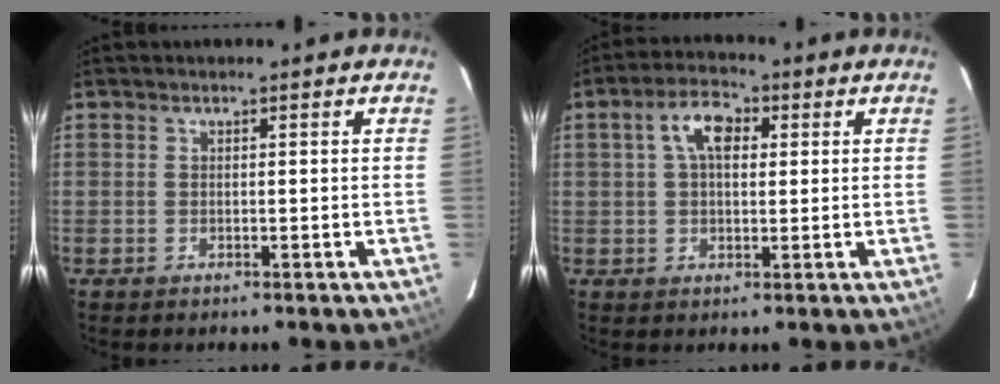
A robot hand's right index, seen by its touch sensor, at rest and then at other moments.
{"total": 6.4, "force": [1.7, 3.7, 4.9], "torque": [-0.090, 0.022, 0.030]}